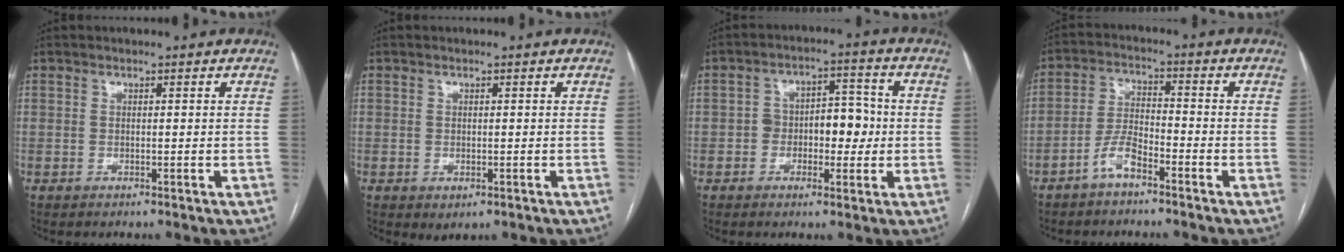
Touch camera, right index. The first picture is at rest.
{"total": 1.6, "force": [-0.6, 1.0, 1.0], "torque": [-0.011, -0.002, 0.001]}
{"total": 7.2, "force": [-0.8, 4.1, 5.9], "torque": [-0.082, 0.030, -0.009]}
{"total": 5.1, "force": [-3.6, 1.3, 3.4], "torque": [-0.077, 0.008, -0.071]}